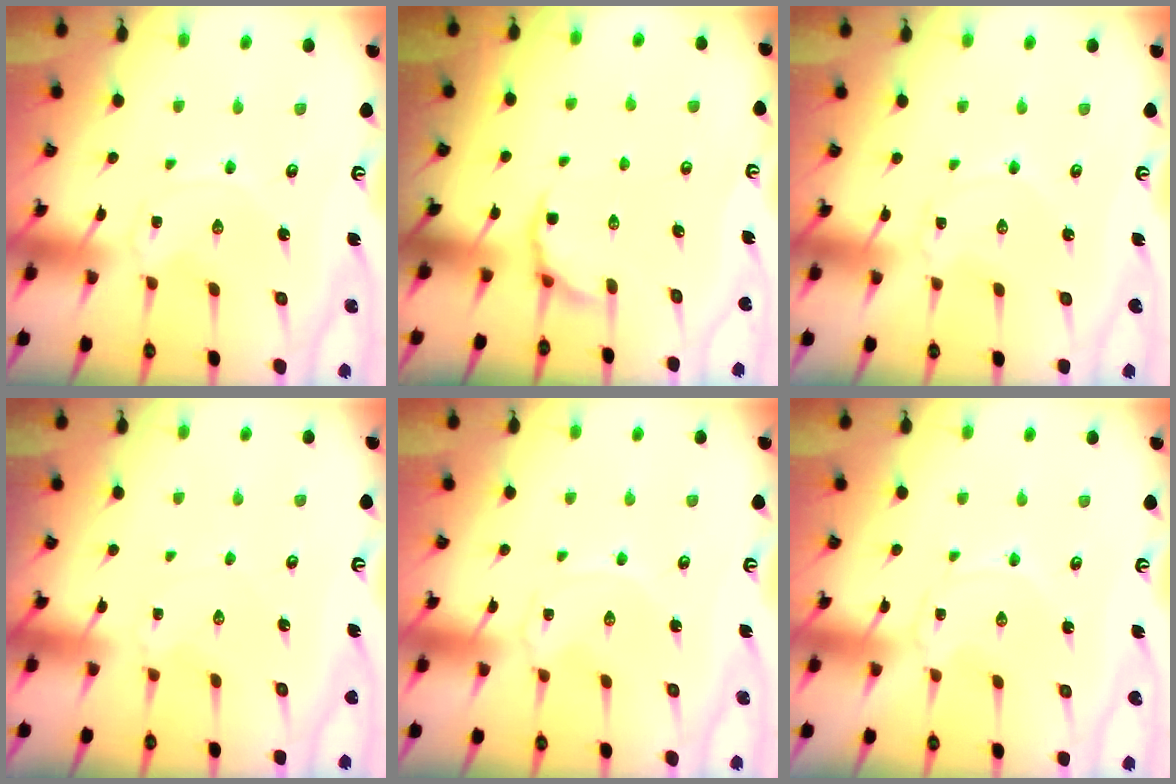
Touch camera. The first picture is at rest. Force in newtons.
{"total": 3.6, "press": 2.9, "slide": 2.2}
{"total": 1.0, "press": 1.0, "slide": 0.1}
{"total": 2.3, "press": 2.3, "slide": 0.3}
{"total": 0.0}
{"total": 0.0}